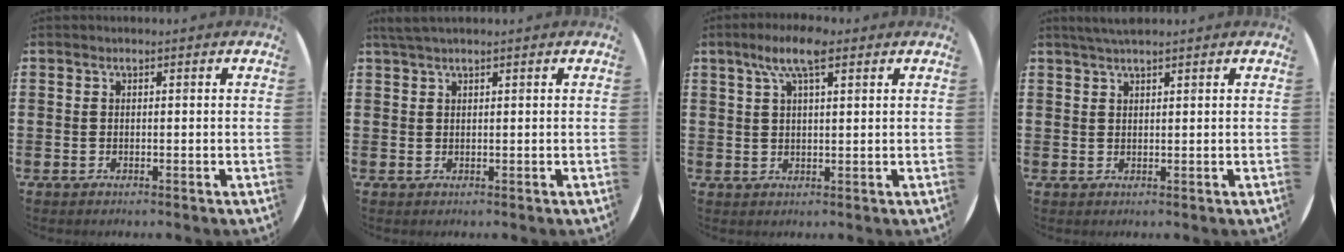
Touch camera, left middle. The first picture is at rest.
{"total": 1.4, "force": [1.2, -0.1, 0.8], "torque": [-0.018, 0.001, 0.022]}
{"total": 6.4, "force": [3.8, 1.8, 4.8], "torque": [-0.095, 0.008, 0.064]}
{"total": 2.1, "force": [1.9, 0.1, 1.0], "torque": [-0.022, 0.003, 0.034]}